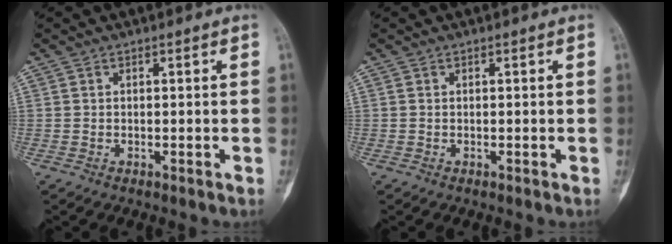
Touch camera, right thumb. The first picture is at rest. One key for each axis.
{"total": 0.0}